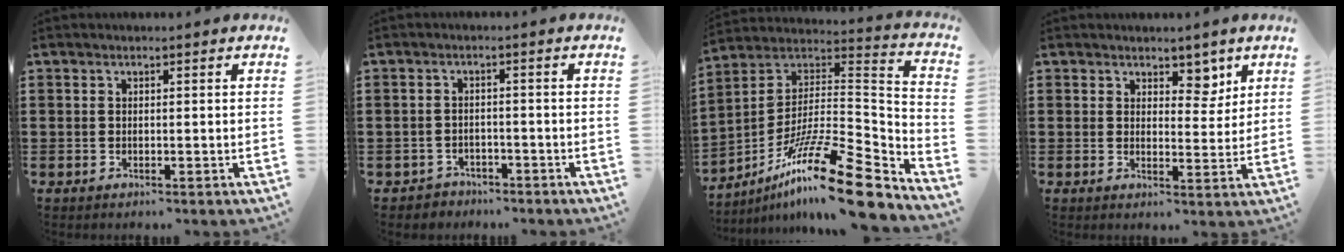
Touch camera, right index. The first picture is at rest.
{"total": 1.9, "force": [-1.7, 0.7, -0.2], "torque": [-0.005, 0.004, -0.040]}
{"total": 17.8, "force": [-12.3, 2.7, 12.6], "torque": [-0.209, 0.035, -0.217]}
{"total": 4.4, "force": [3.4, 2.6, 1.1], "torque": [-0.014, -0.008, 0.056]}